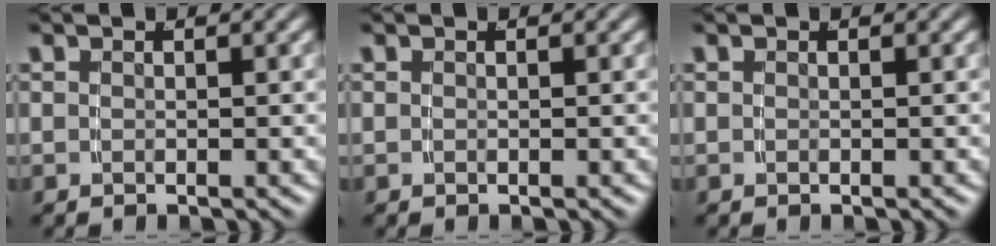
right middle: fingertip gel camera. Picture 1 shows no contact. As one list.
[{"total": 0.0}, {"total": 0.0}]